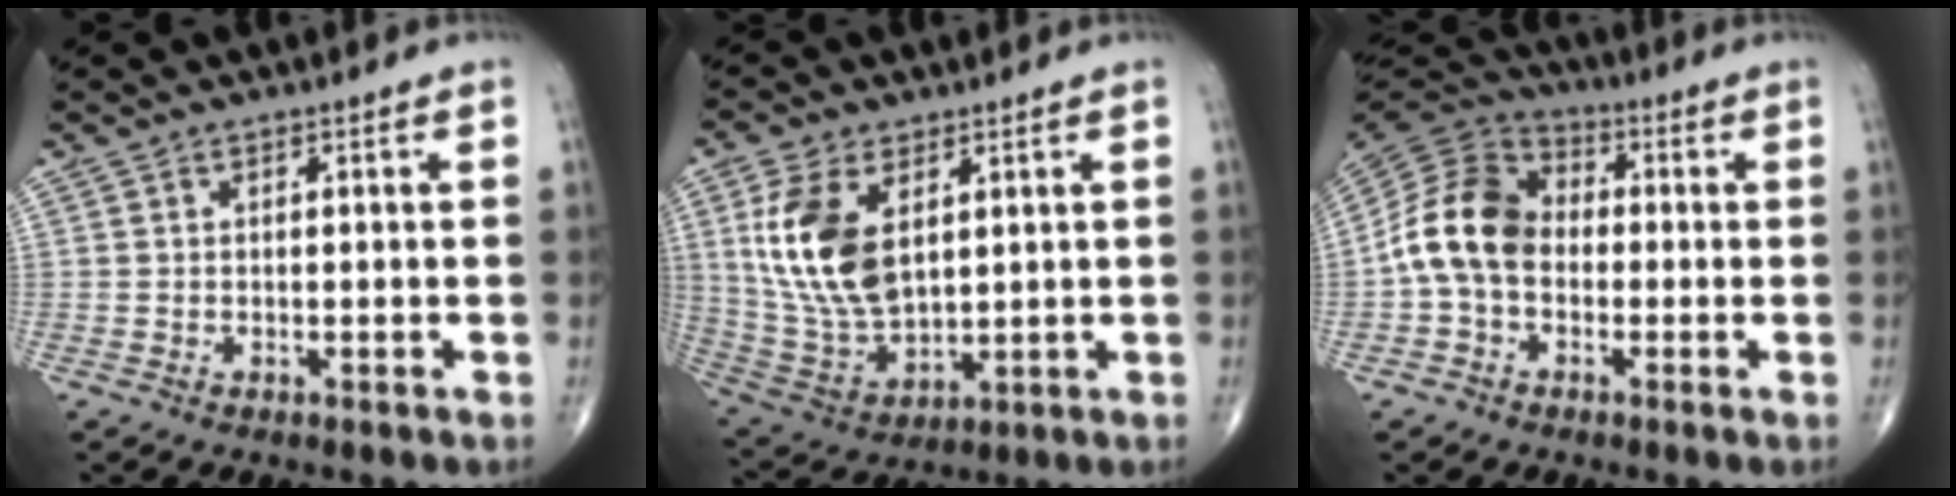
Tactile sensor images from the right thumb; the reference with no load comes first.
{"total": 14.9, "force": [4.2, 8.4, 11.5], "torque": [-0.231, -0.016, 0.095]}
{"total": 12.3, "force": [-1.4, 9.0, 8.2], "torque": [-0.147, 0.037, -0.042]}